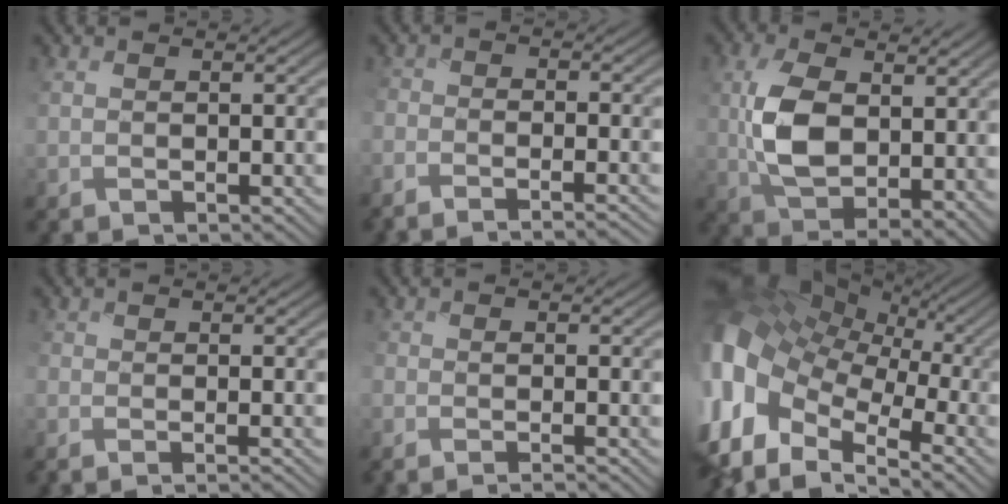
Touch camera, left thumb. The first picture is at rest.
{"total": 5.4, "force": [-4.5, 1.4, 2.7], "torque": [-0.043, -0.012, -0.060]}
{"total": 10.3, "force": [1.9, 5.6, 8.5], "torque": [-0.183, -0.001, 0.040]}
{"total": 2.9, "force": [-2.0, 0.8, 2.0], "torque": [-0.022, -0.008, -0.021]}
{"total": 3.5, "force": [-2.7, 0.8, 2.1], "torque": [-0.028, -0.004, -0.038]}
{"total": 17.6, "force": [-1.8, 13.1, 11.5], "torque": [-0.302, -0.016, -0.011]}